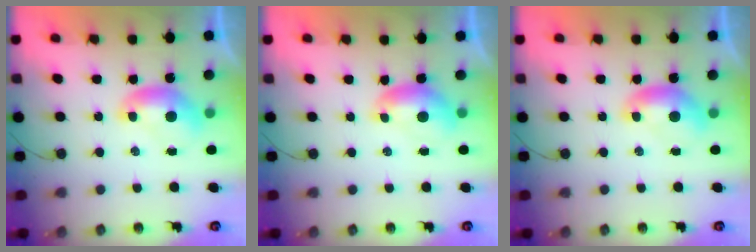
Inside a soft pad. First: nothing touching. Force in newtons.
{"total": 1.0, "press": 0.4, "slide": 0.9}
{"total": 0.0}